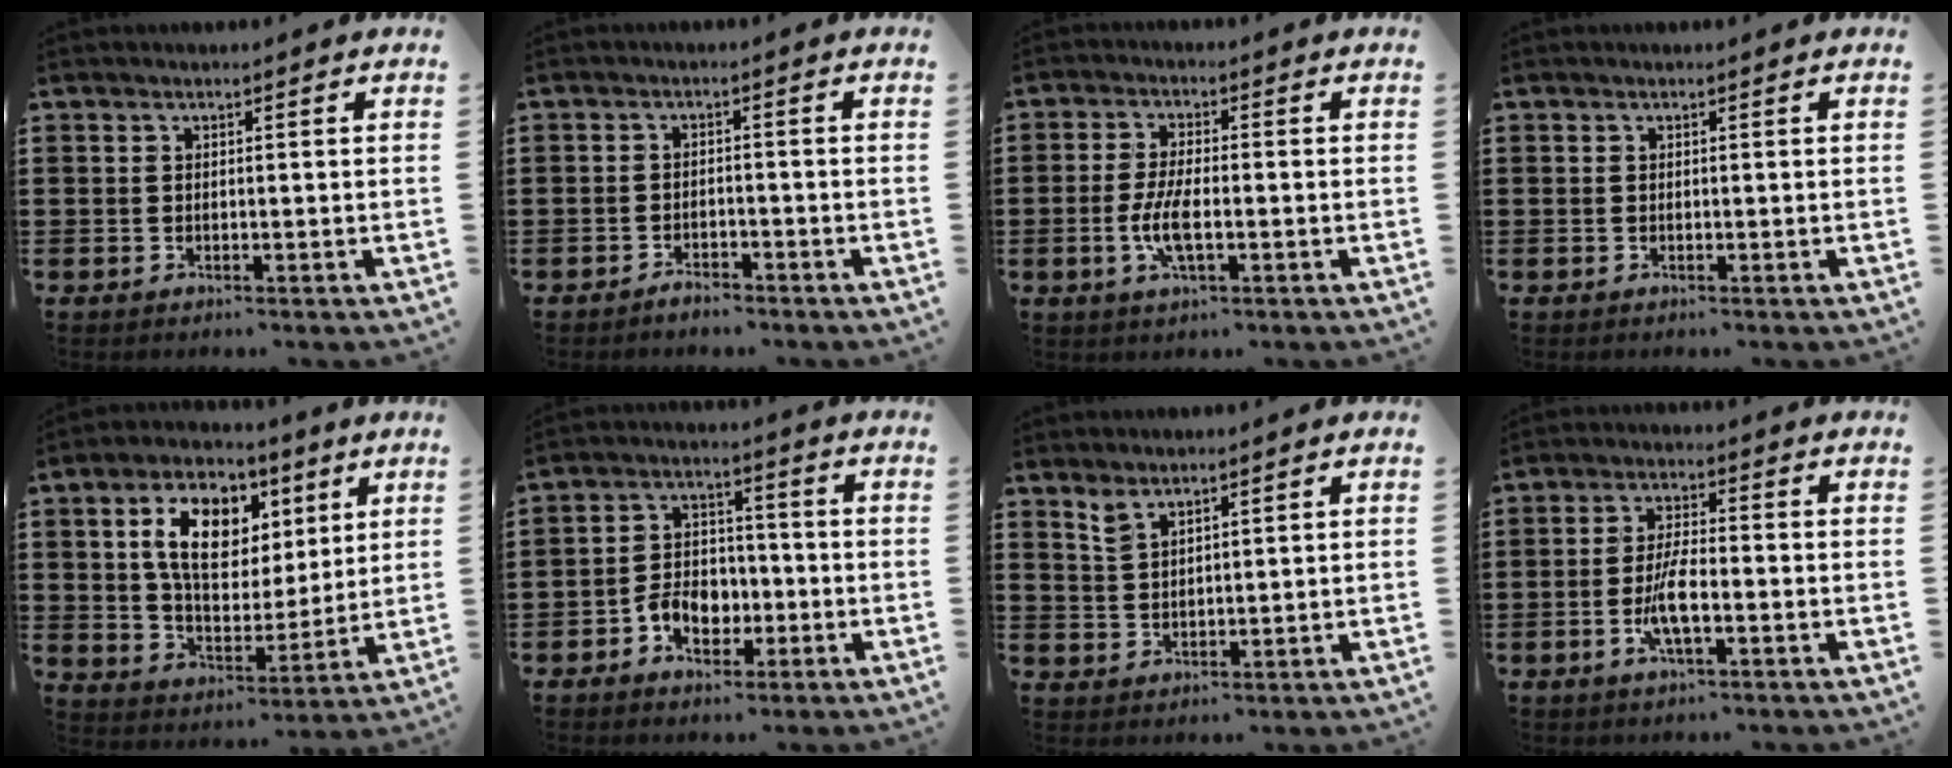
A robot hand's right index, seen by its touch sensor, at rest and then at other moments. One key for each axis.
{"total": 2.0, "fx": -1.9, "fy": 0.3, "fz": 0.3, "tx": -0.011, "ty": 0.001, "tz": -0.039}
{"total": 5.5, "fx": -1.4, "fy": 1.6, "fz": 5.0, "tx": -0.114, "ty": -0.006, "tz": -0.031}
{"total": 0.0}
{"total": 11.7, "fx": 4.3, "fy": 7.2, "fz": 8.1, "tx": -0.151, "ty": 0.011, "tz": 0.075}
{"total": 6.0, "fx": -2.4, "fy": 4.4, "fz": 3.3, "tx": -0.063, "ty": 0.005, "tz": -0.045}
{"total": 2.7, "fx": 2.2, "fy": 0.9, "fz": 1.2, "tx": -0.029, "ty": 0.002, "tz": 0.043}
{"total": 5.9, "fx": -1.9, "fy": 1.4, "fz": 5.4, "tx": -0.119, "ty": -0.011, "tz": -0.039}